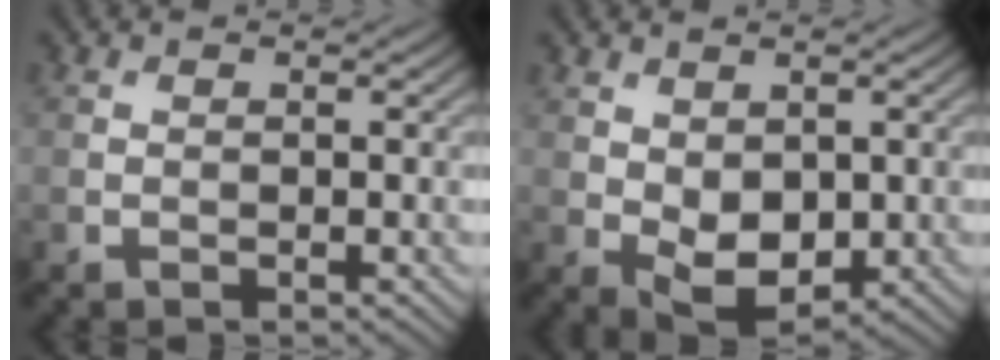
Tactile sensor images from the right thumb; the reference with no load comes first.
{"total": 5.1, "force": [0.0, 3.3, 3.9], "torque": [-0.085, -0.011, 0.010]}